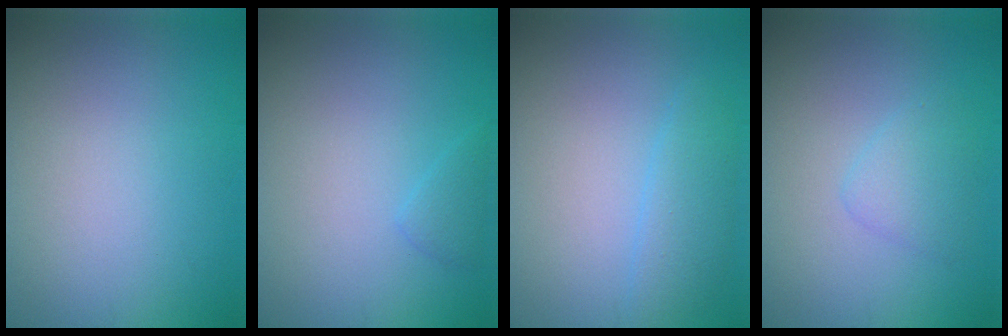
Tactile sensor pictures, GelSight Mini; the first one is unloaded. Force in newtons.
{"total": 1.0, "press": 1.0, "slide": 0.1}
{"total": 2.2, "press": 2.2, "slide": 0.1}
{"total": 1.8, "press": 1.8, "slide": 0.1}